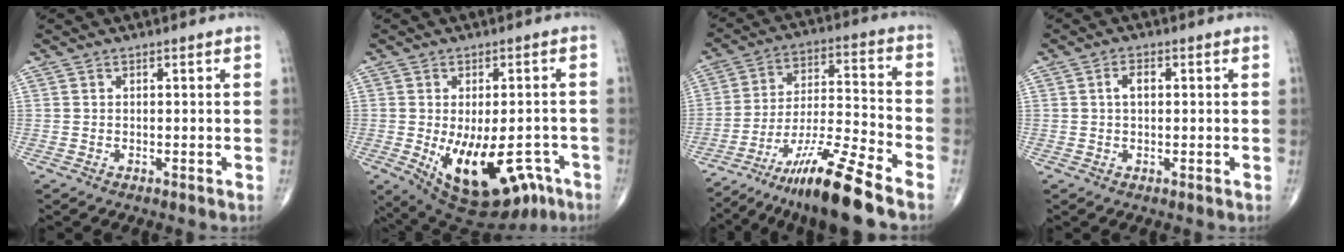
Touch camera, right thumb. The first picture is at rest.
{"total": 18.3, "force": [-7.0, 9.3, 14.1], "torque": [-0.191, 0.004, -0.080]}
{"total": 15.8, "force": [-11.4, 1.0, 10.8], "torque": [-0.199, 0.061, -0.199]}
{"total": 2.8, "force": [0.4, 1.5, 2.3], "torque": [-0.040, 0.005, 0.005]}